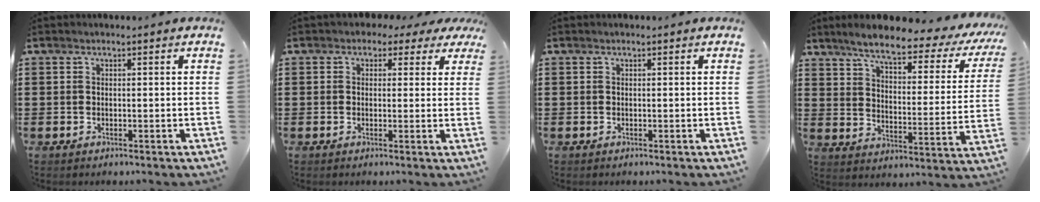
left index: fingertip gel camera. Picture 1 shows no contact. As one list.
[{"total": 2.0, "force": [1.0, 1.5, 0.8], "torque": [-0.016, 0.007, 0.015]}, {"total": 0.0}, {"total": 7.2, "force": [5.6, 0.6, 4.4], "torque": [-0.104, -0.032, 0.087]}]